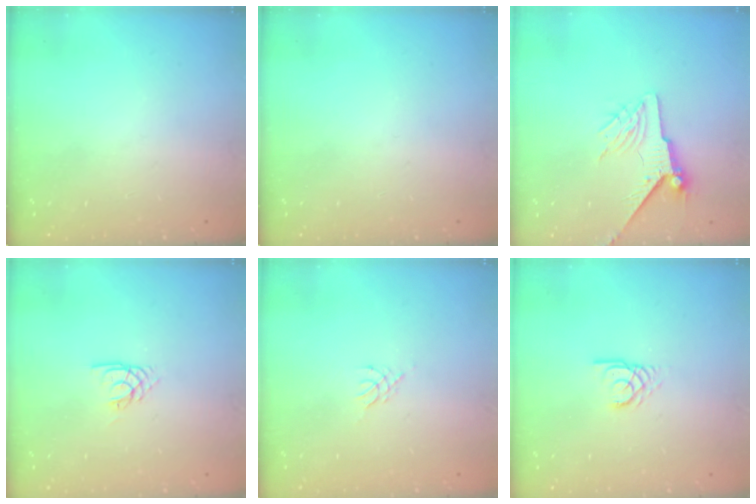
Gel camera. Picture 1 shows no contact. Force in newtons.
{"total": 0.0}
{"total": 7.3, "press": 7.2, "slide": 1.0}
{"total": 2.1, "press": 2.1, "slide": 0.2}
{"total": 2.7, "press": 2.6, "slide": 0.6}
{"total": 2.9, "press": 2.9, "slide": 0.2}